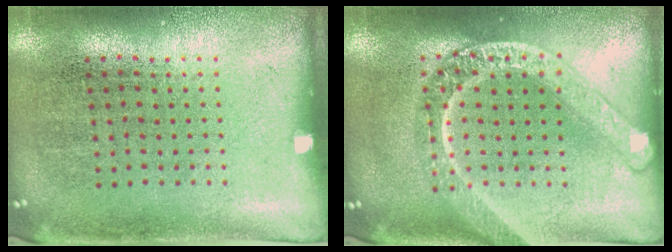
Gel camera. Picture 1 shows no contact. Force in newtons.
{"total": 3.1, "press": 3.1, "slide": 0.3}